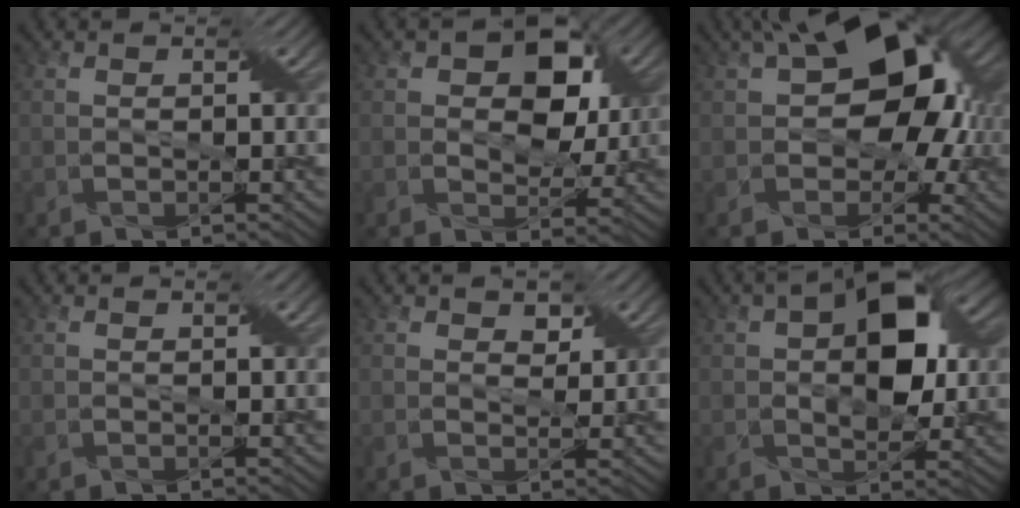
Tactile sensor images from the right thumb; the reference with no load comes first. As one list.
[{"total": 7.7, "force": [2.2, 5.0, 5.4], "torque": [-0.073, 0.003, 0.026]}, {"total": 12.8, "force": [2.2, 8.1, 9.7], "torque": [-0.136, 0.012, 0.026]}, {"total": 0.0}, {"total": 1.7, "force": [1.0, 1.1, 0.9], "torque": [-0.017, -0.002, 0.016]}, {"total": 8.9, "force": [1.3, 4.9, 7.3], "torque": [-0.120, 0.011, 0.013]}]